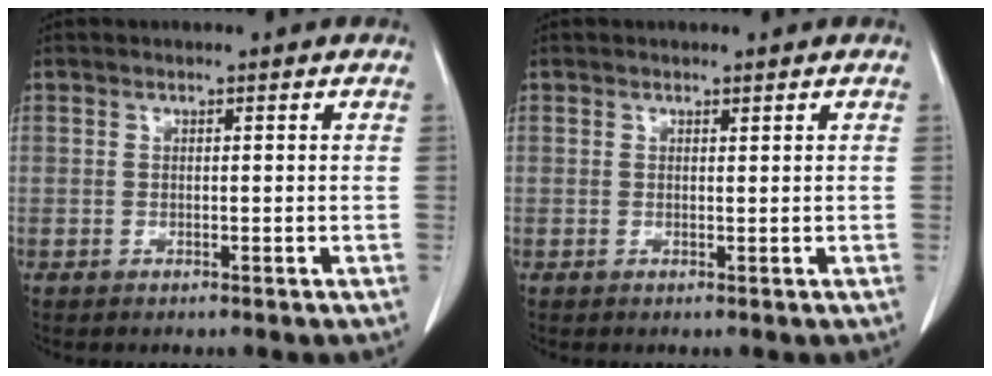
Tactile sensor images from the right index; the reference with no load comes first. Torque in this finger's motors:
{"motor_torque": [-0.07, 0.07, 0.02, -0.01]}